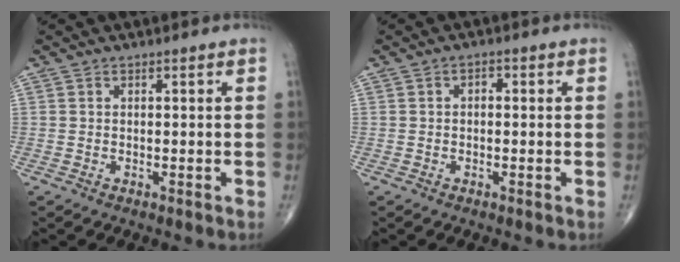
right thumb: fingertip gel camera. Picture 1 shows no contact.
{"total": 1.4, "force": [0.1, 0.8, 1.1], "torque": [-0.010, 0.005, -0.004]}